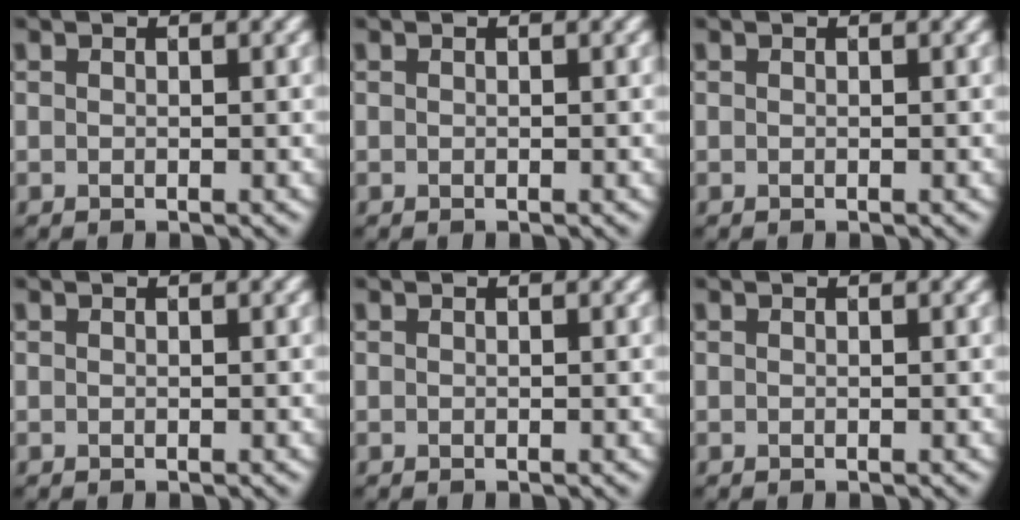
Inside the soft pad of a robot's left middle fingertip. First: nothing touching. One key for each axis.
{"total": 0.0}
{"total": 0.0}
{"total": 0.0}
{"total": 0.0}
{"total": 0.0}